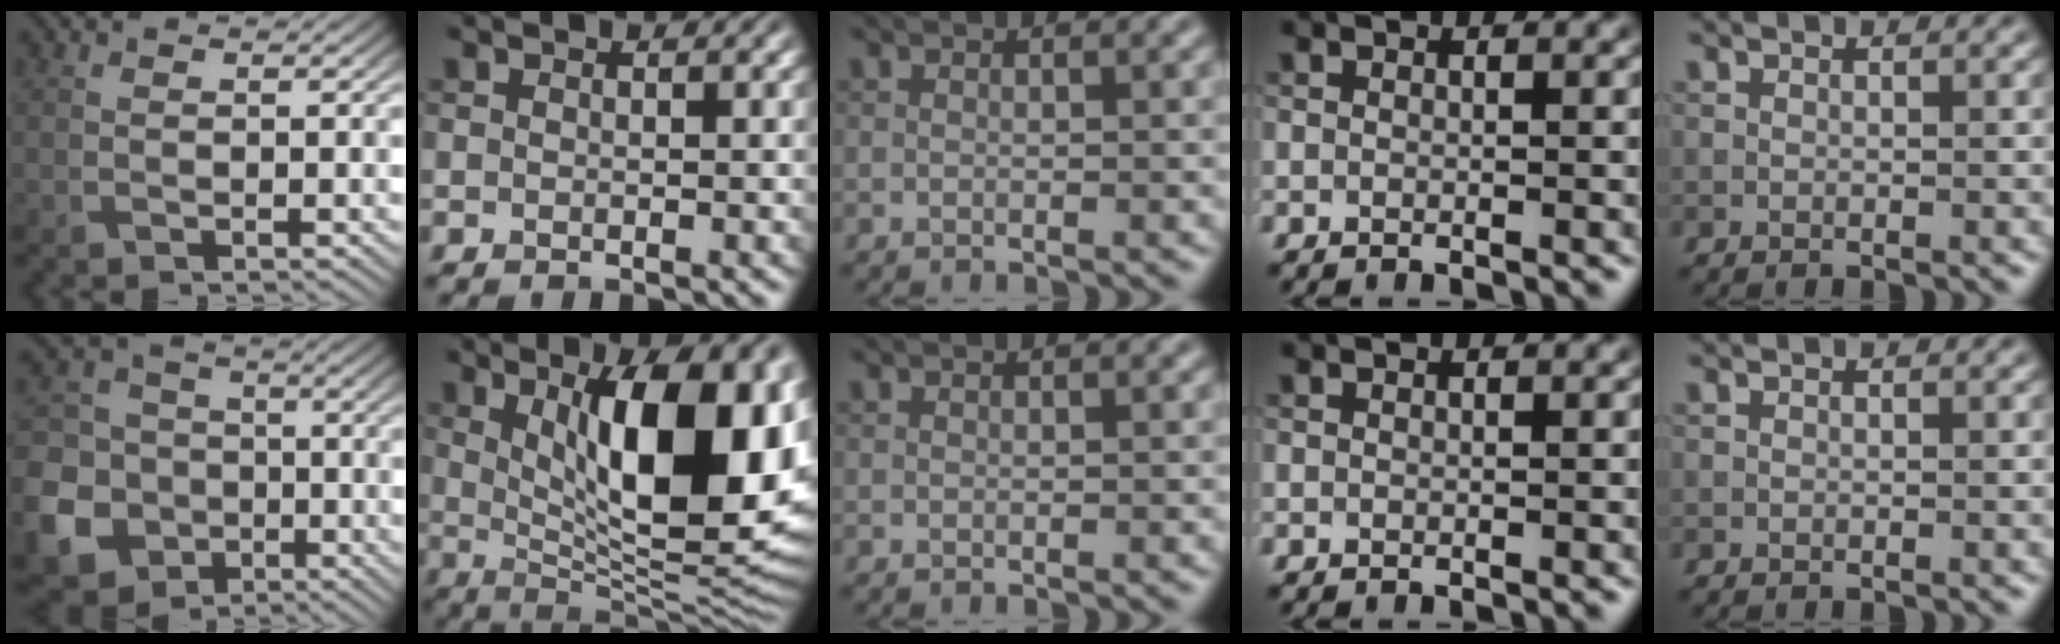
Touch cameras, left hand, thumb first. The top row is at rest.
{"thumb": {"total": 14.7, "force": [-5.2, 12.9, 4.9], "torque": [-0.178, -0.050, -0.108]}, "index": {"total": 15.6, "force": [3.7, 6.0, 13.9], "torque": [-0.176, -0.003, 0.058]}}